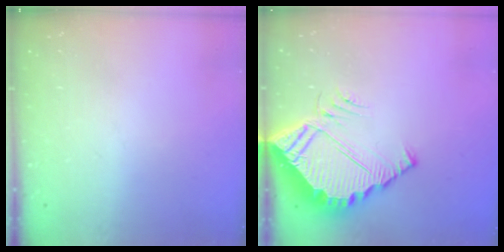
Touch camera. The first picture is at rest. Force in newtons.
{"total": 7.5, "press": 7.5, "slide": 0.6}